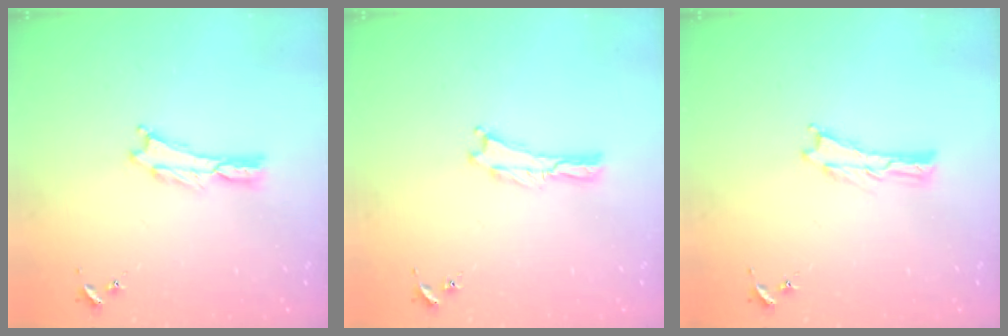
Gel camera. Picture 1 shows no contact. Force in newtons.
{"total": 0.0}
{"total": 0.0}